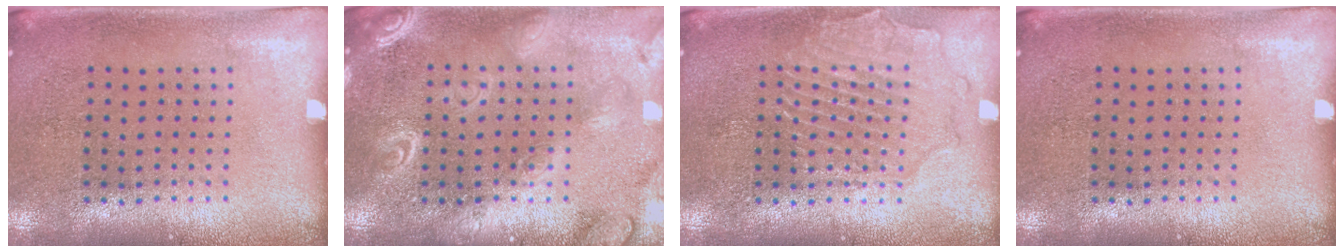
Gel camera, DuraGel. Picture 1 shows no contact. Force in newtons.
{"total": 3.8, "press": 3.8, "slide": 0.6}
{"total": 2.1, "press": 2.1, "slide": 0.2}
{"total": 0.0}